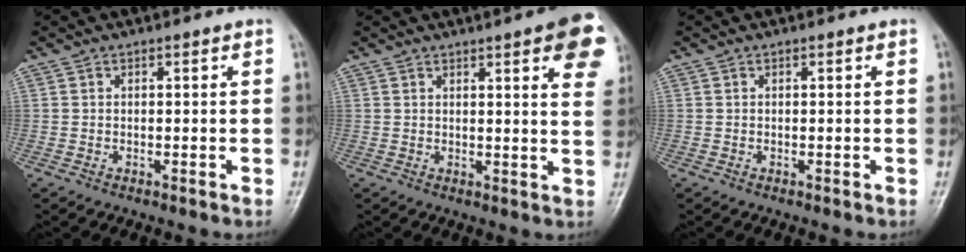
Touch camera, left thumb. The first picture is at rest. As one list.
[{"total": 12.0, "force": [5.7, 2.6, 10.2], "torque": [-0.098, -0.015, 0.060]}, {"total": 0.0}]